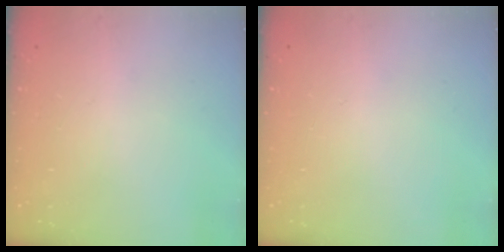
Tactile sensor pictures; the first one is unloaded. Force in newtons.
{"total": 0.0}